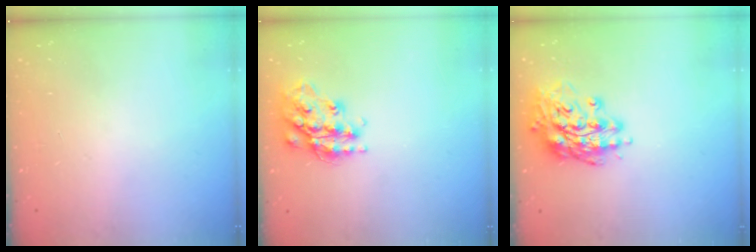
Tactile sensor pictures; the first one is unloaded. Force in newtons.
{"total": 16.9, "press": 16.9, "slide": 1.2}
{"total": 16.0, "press": 15.8, "slide": 2.7}